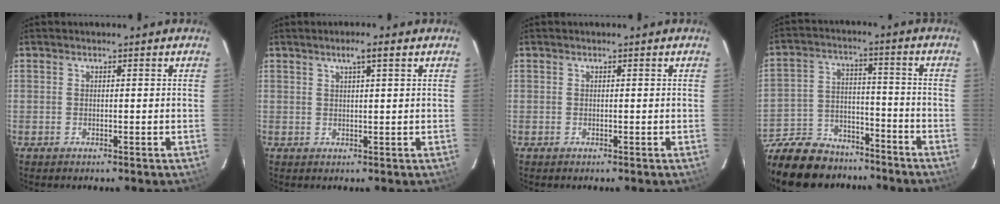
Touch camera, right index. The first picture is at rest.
{"total": 2.9, "force": [1.7, 0.1, 2.3], "torque": [-0.044, 0.007, 0.031]}
{"total": 0.0}
{"total": 22.0, "force": [-17.1, 11.1, 8.2], "torque": [-0.213, 0.023, -0.255]}